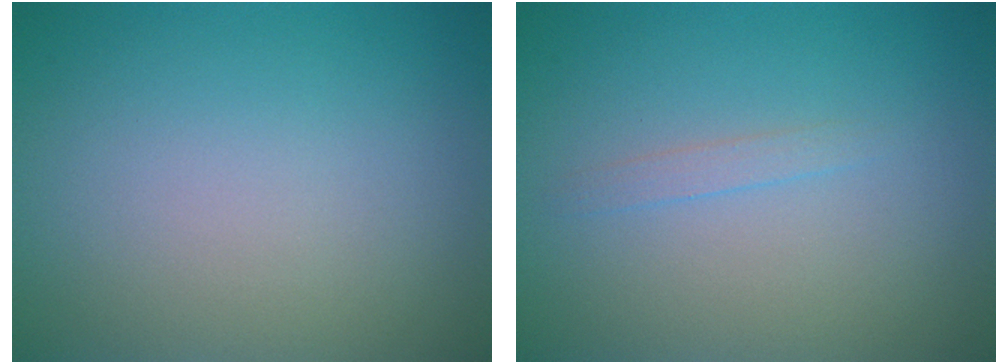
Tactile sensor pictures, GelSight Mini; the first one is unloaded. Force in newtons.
{"total": 0.8, "press": 0.8, "slide": 0.1}